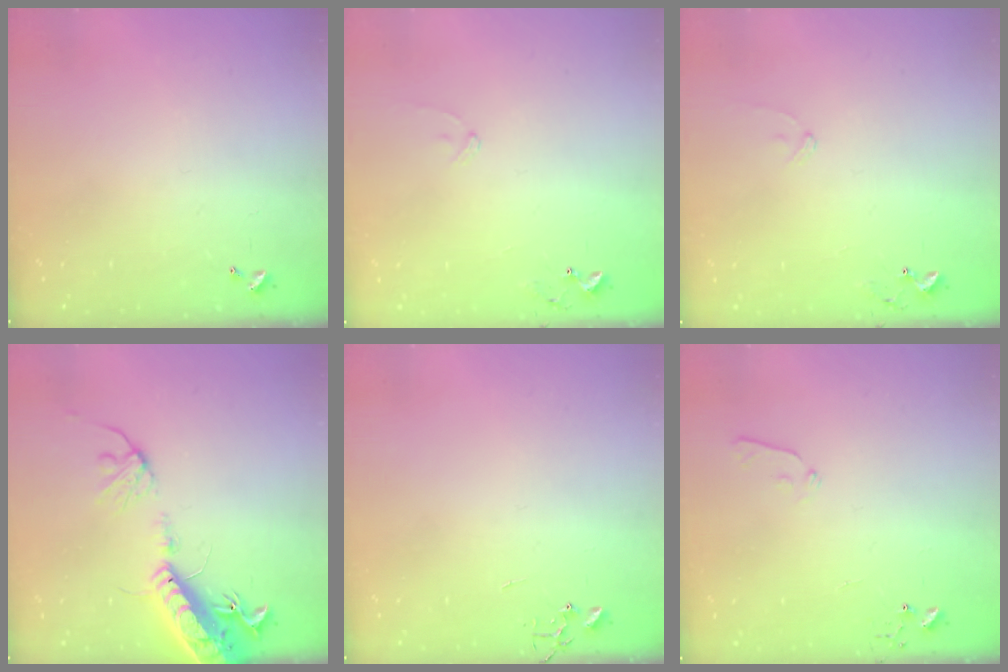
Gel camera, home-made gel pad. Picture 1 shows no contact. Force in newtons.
{"total": 7.8, "press": 7.7, "slide": 0.5}
{"total": 7.8, "press": 7.7, "slide": 0.5}
{"total": 16.6, "press": 16.2, "slide": 3.8}
{"total": 0.0}
{"total": 4.8, "press": 4.7, "slide": 1.0}